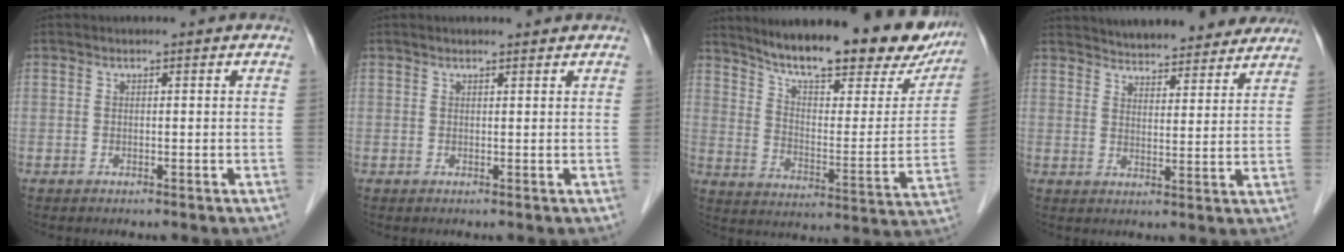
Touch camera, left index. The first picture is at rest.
{"total": 2.1, "force": [1.9, 0.2, 0.8], "torque": [-0.013, 0.015, 0.026]}
{"total": 25.2, "force": [20.3, 6.0, 13.6], "torque": [-0.195, -0.016, 0.272]}
{"total": 18.8, "force": [17.4, 4.3, 5.9], "torque": [-0.084, 0.013, 0.224]}